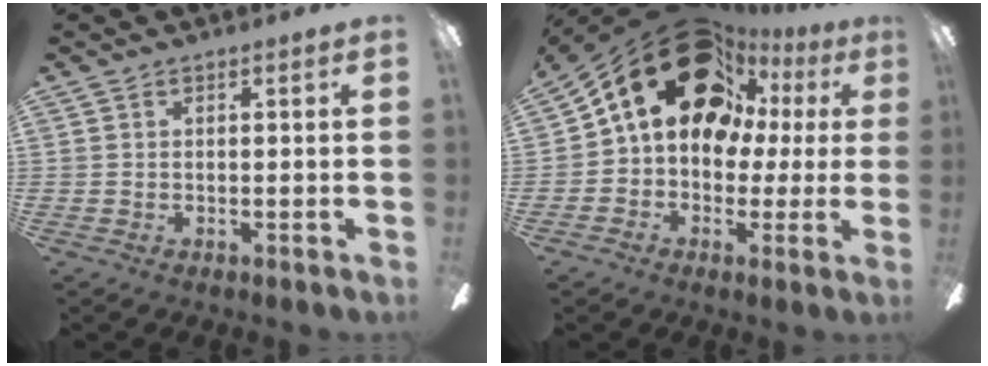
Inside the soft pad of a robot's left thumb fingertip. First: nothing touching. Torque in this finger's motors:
{"motor_torque": [0.02, 1.90, 2.44, -0.33, 0.15]}